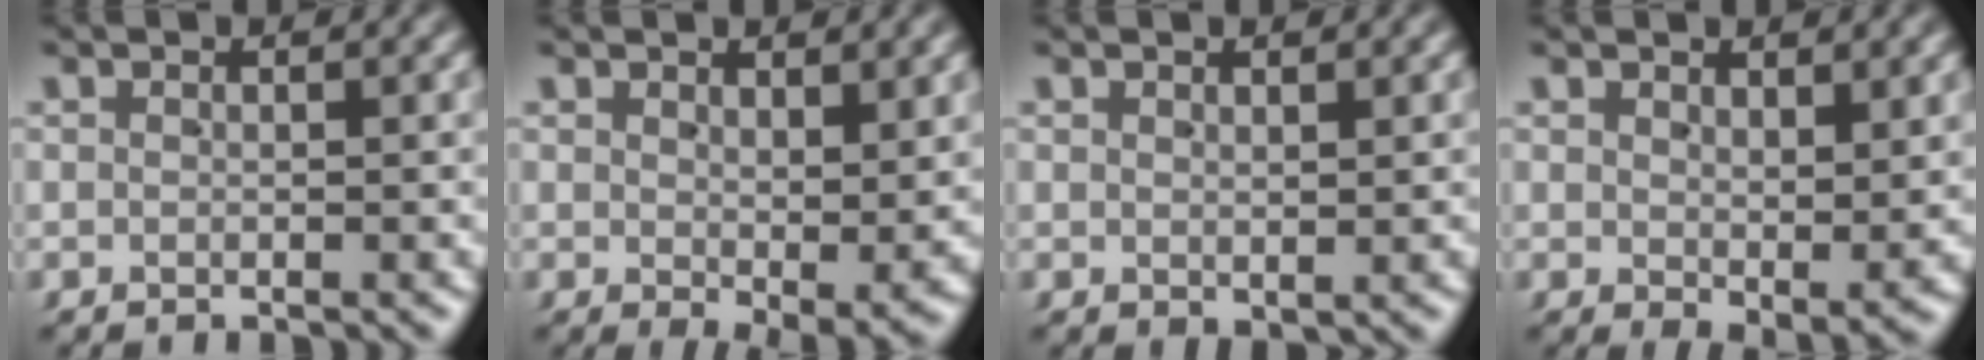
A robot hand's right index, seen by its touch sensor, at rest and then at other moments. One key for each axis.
{"total": 2.8, "fx": 0.2, "fy": 1.2, "fz": 2.5, "tx": -0.028, "ty": -0.020, "tz": 0.015}
{"total": 0.9, "fx": 0.5, "fy": 0.5, "fz": 0.6, "tx": -0.007, "ty": -0.004, "tz": 0.014}
{"total": 2.4, "fx": 0.3, "fy": 1.1, "fz": 2.1, "tx": -0.025, "ty": -0.016, "tz": 0.017}